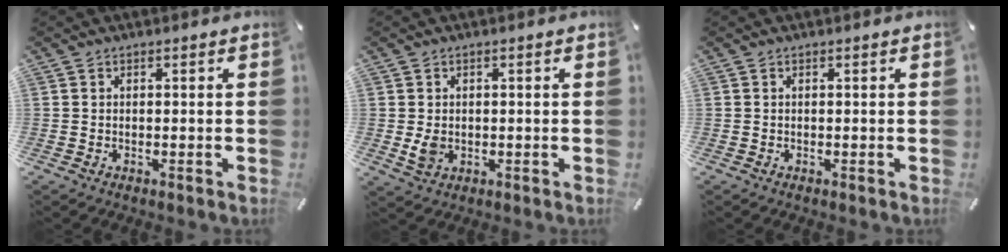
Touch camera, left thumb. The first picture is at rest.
{"total": 3.4, "force": [-0.2, 2.8, 1.8], "torque": [-0.022, -0.005, -0.005]}
{"total": 0.0}